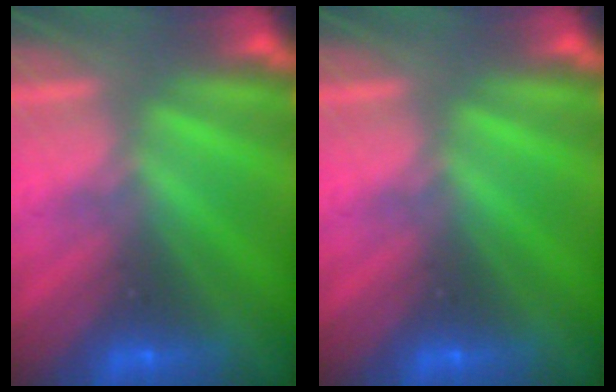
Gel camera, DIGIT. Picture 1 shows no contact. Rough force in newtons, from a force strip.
{"total": 0.0}